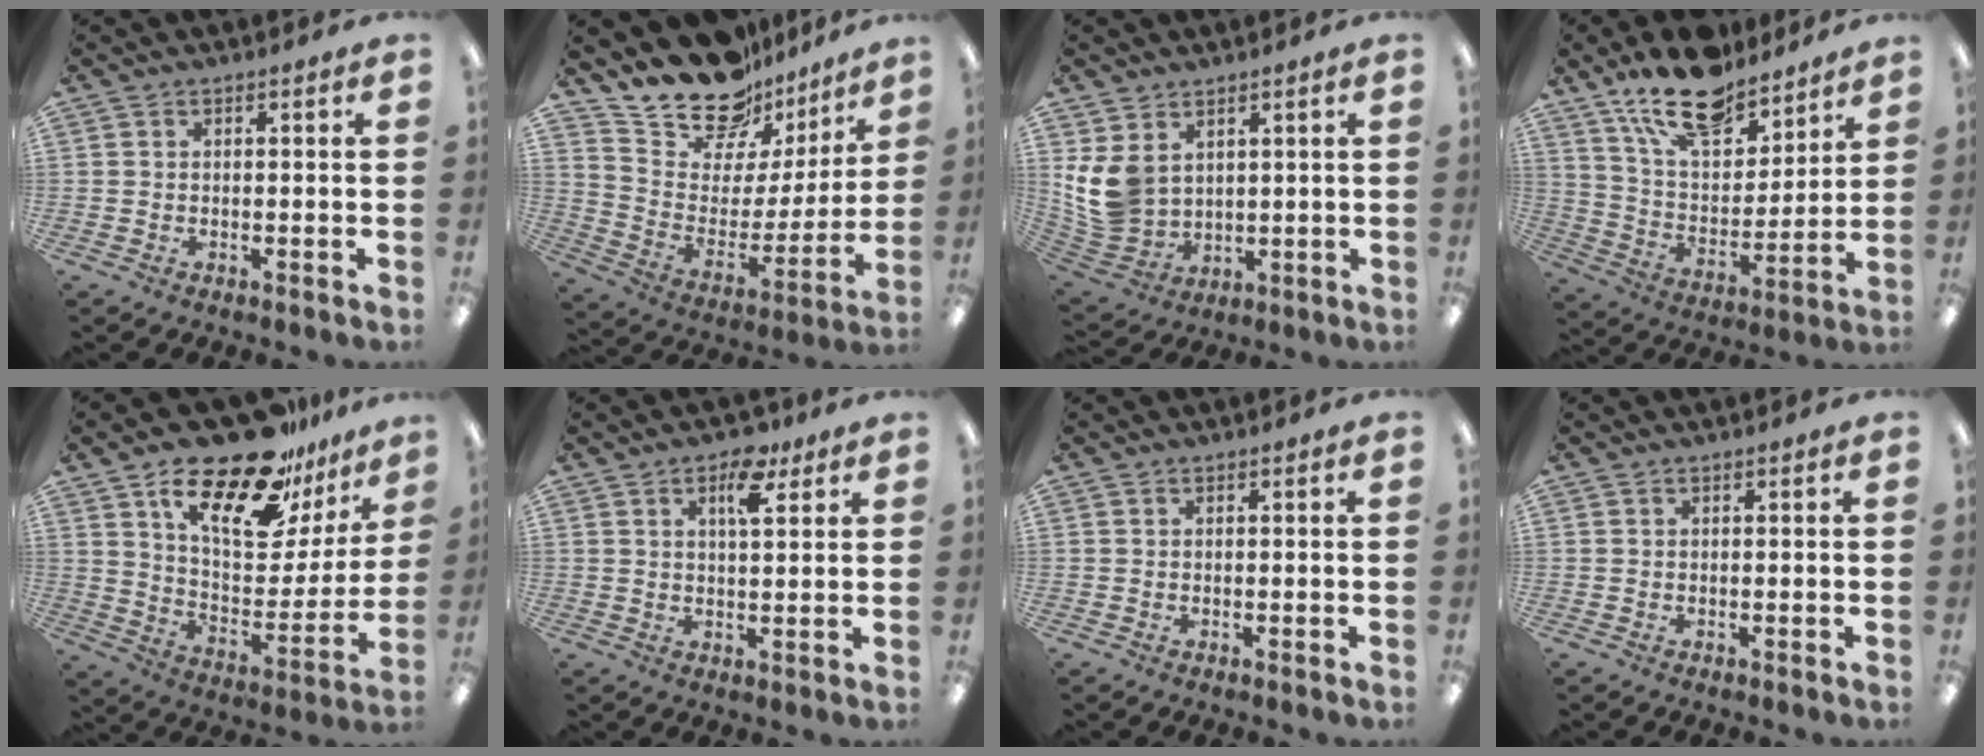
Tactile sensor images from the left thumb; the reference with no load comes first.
{"total": 19.4, "force": [17.1, 8.0, 4.3], "torque": [-0.086, -0.143, 0.304]}
{"total": 10.0, "force": [3.9, 7.5, 5.3], "torque": [-0.145, -0.015, 0.081]}
{"total": 17.6, "force": [13.9, 7.5, 7.9], "torque": [-0.137, -0.083, 0.247]}
{"total": 24.2, "force": [17.6, 9.1, 14.0], "torque": [-0.223, -0.113, 0.298]}
{"total": 7.2, "force": [4.1, 3.2, 4.9], "torque": [-0.060, -0.016, 0.064]}
{"total": 0.0}
{"total": 0.0}